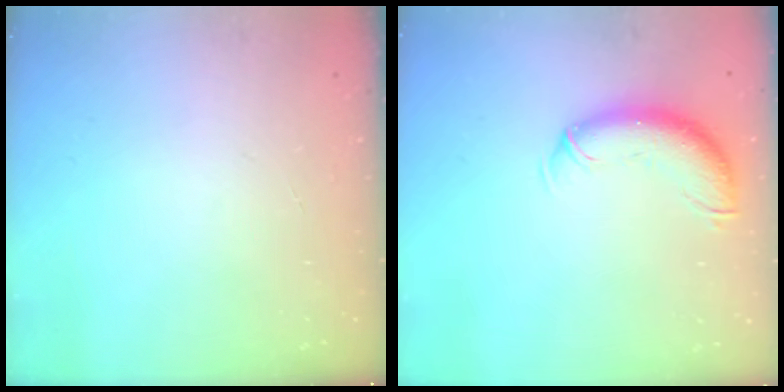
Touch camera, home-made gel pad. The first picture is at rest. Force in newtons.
{"total": 11.1, "press": 11.0, "slide": 2.0}